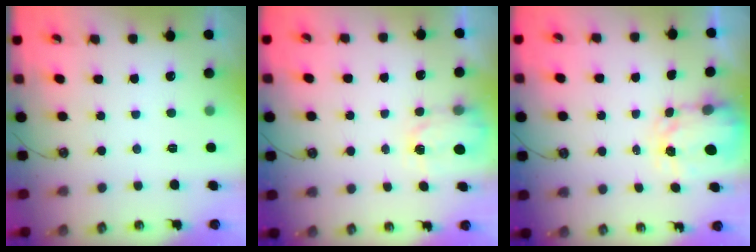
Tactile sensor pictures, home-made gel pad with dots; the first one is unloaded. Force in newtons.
{"total": 2.4, "press": 2.4, "slide": 0.5}
{"total": 3.5, "press": 3.5, "slide": 0.4}